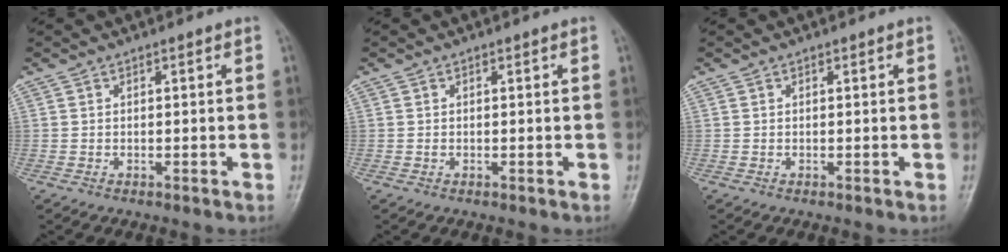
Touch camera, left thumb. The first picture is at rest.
{"total": 0.0}
{"total": 0.0}